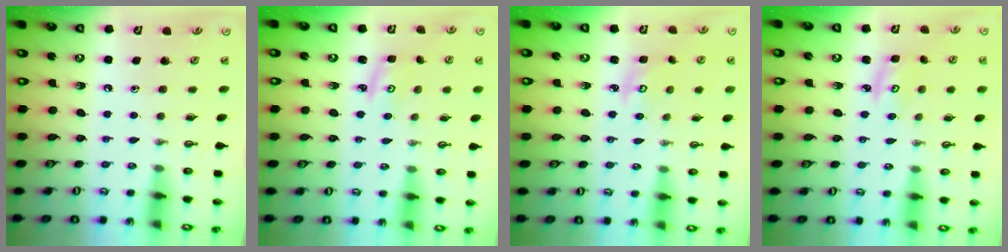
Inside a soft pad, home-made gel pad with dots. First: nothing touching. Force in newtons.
{"total": 2.9, "press": 2.8, "slide": 0.4}
{"total": 2.9, "press": 2.9, "slide": 0.1}
{"total": 2.8, "press": 2.8, "slide": 0.2}